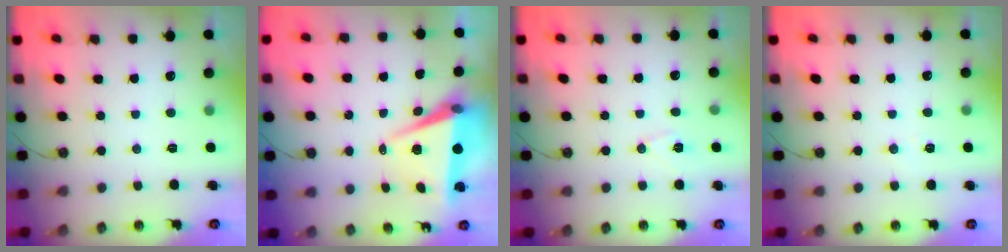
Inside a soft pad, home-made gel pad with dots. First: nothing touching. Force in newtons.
{"total": 7.1, "press": 5.6, "slide": 4.3}
{"total": 6.6, "press": 5.5, "slide": 3.6}
{"total": 4.4, "press": 4.2, "slide": 1.2}